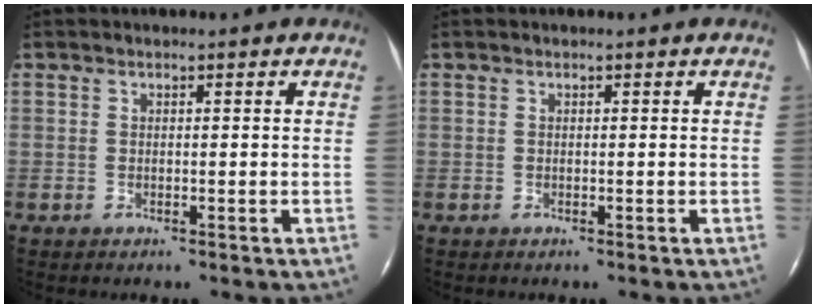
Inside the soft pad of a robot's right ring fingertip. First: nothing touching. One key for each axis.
{"total": 0.0}